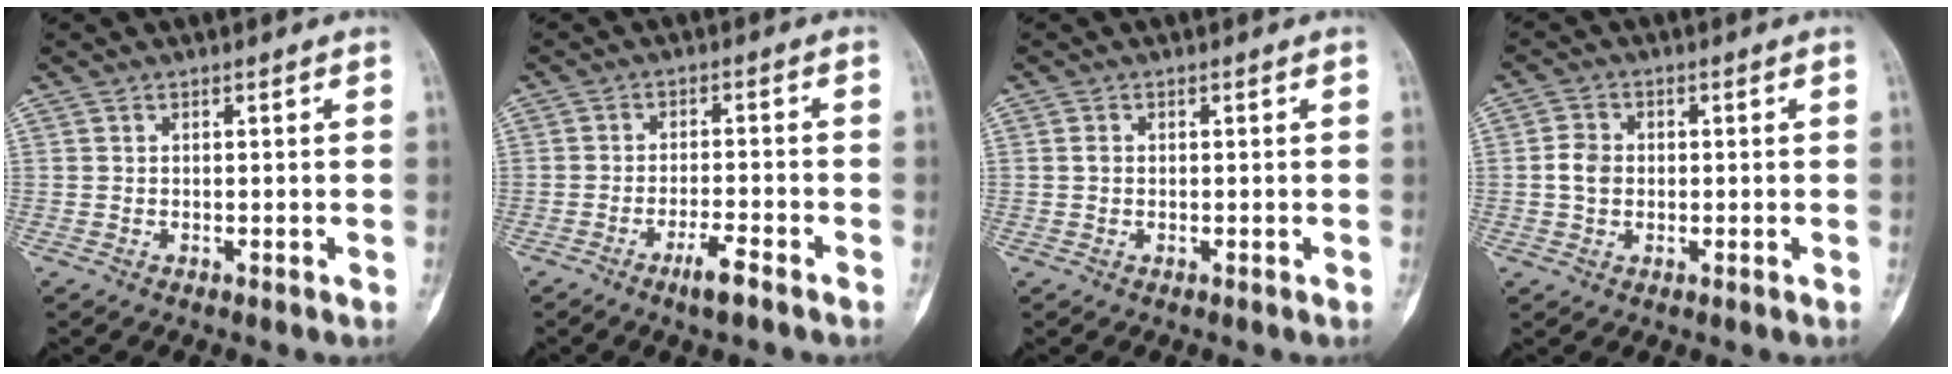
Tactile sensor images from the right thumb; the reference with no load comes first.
{"total": 4.4, "force": [-2.9, 0.7, 3.2], "torque": [-0.067, 0.013, -0.051]}
{"total": 0.8, "force": [0.0, 0.7, 0.5], "torque": [-0.007, 0.002, -0.001]}
{"total": 3.8, "force": [-0.2, 3.1, 2.2], "torque": [-0.034, 0.007, -0.007]}